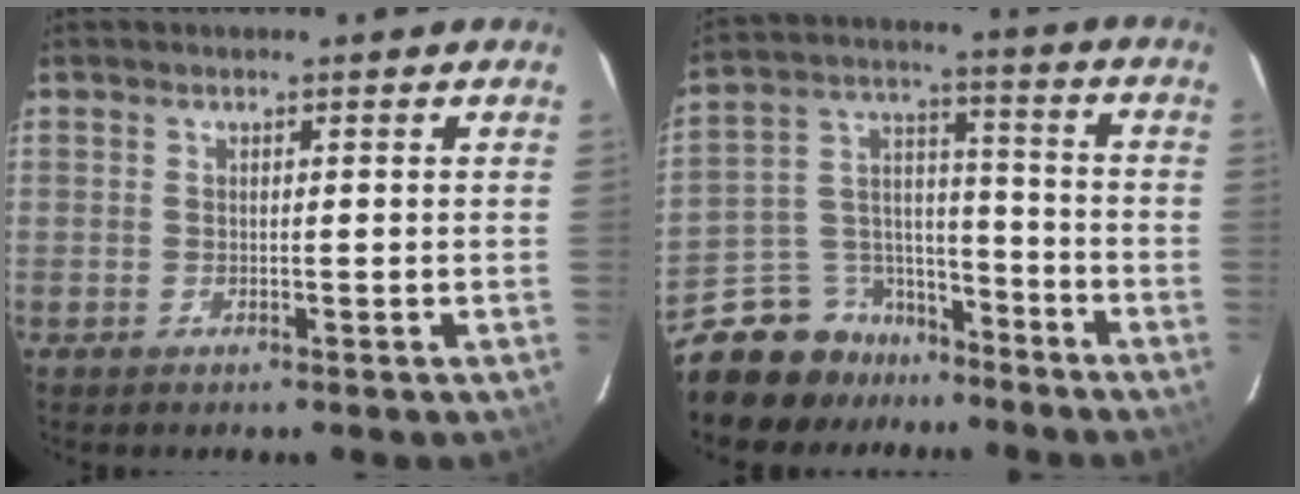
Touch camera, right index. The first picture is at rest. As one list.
[{"total": 14.0, "force": [-11.2, 7.9, 2.6], "torque": [-0.069, 0.063, -0.182]}]